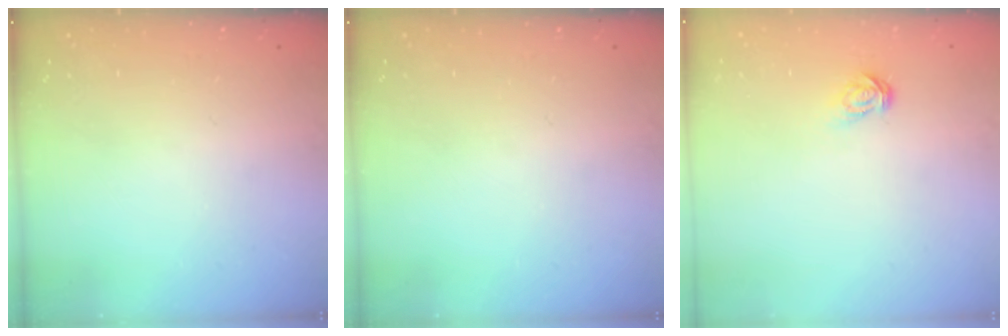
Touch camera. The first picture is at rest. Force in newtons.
{"total": 0.0}
{"total": 3.6, "press": 3.6, "slide": 0.2}